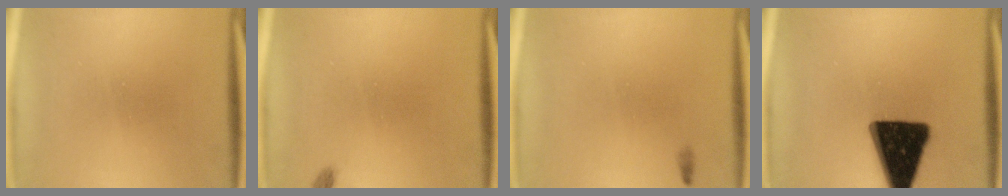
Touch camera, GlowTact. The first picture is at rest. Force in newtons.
{"total": 1.1}
{"total": 0.5}
{"total": 18.0}